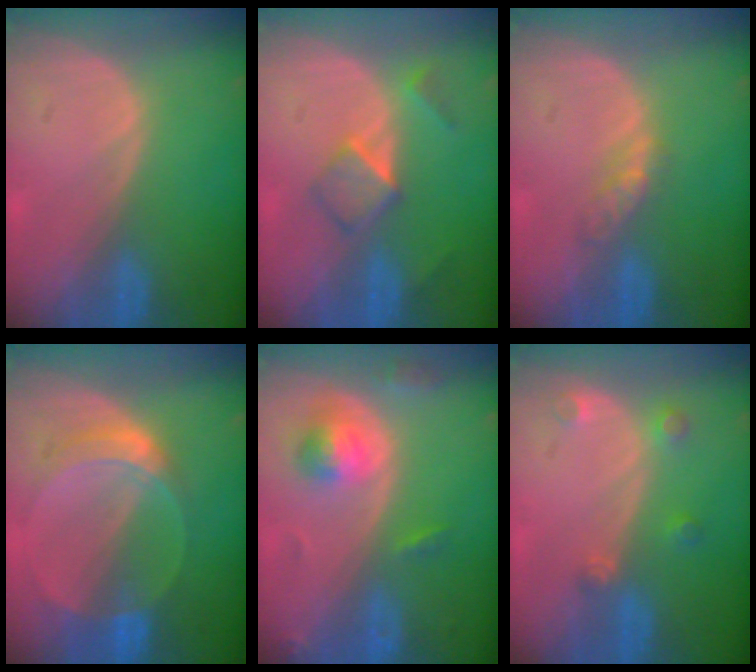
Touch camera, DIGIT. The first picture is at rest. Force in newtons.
{"total": 5.2, "press": 4.5, "slide": 2.6}
{"total": 2.8, "press": 2.5, "slide": 1.2}
{"total": 6.4, "press": 5.7, "slide": 2.9}
{"total": 5.4, "press": 4.9, "slide": 2.3}
{"total": 2.6, "press": 2.6, "slide": 0.5}